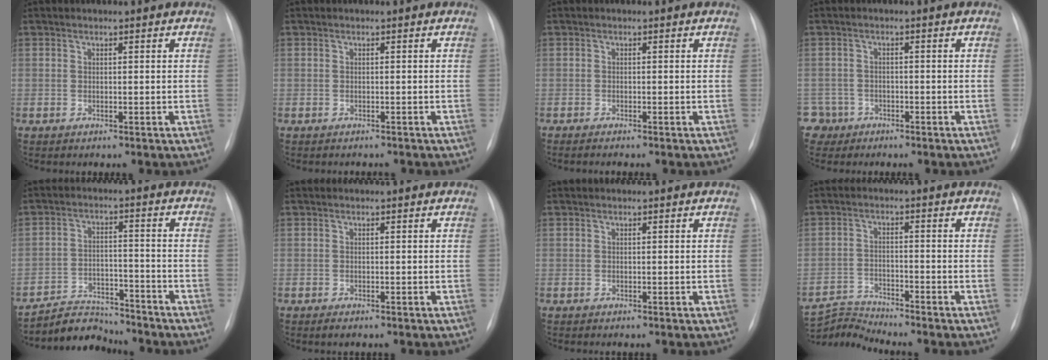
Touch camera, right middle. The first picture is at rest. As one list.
[{"total": 1.6, "force": [-1.4, 0.8, 0.0], "torque": [-0.002, 0.000, -0.019]}, {"total": 1.6, "force": [-1.3, -0.1, 0.9], "torque": [-0.013, -0.003, -0.016]}, {"total": 3.7, "force": [-2.3, 2.8, -0.8], "torque": [0.016, 0.009, -0.042]}, {"total": 6.9, "force": [-6.7, 1.5, -0.4], "torque": [0.003, 0.009, -0.114]}, {"total": 0.9, "force": [-0.6, 0.4, 0.5], "torque": [-0.010, -0.002, -0.005]}, {"total": 0.0}, {"total": 5.1, "force": [-4.4, -1.9, -1.7], "torque": [0.023, -0.014, -0.082]}]